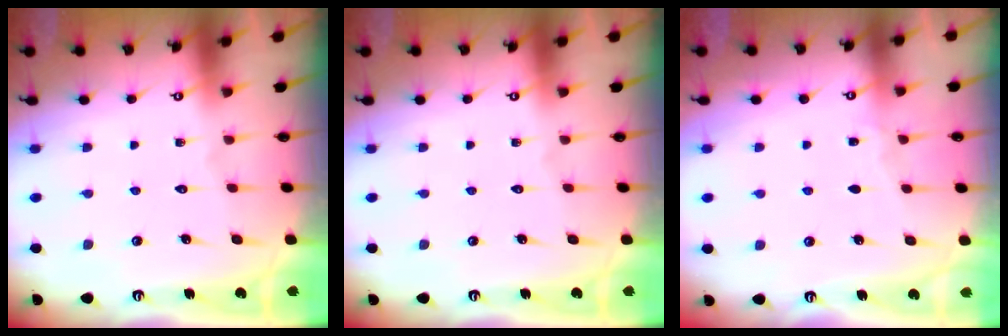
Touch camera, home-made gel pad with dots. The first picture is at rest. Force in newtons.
{"total": 0.0}
{"total": 2.5, "press": 2.5, "slide": 0.4}